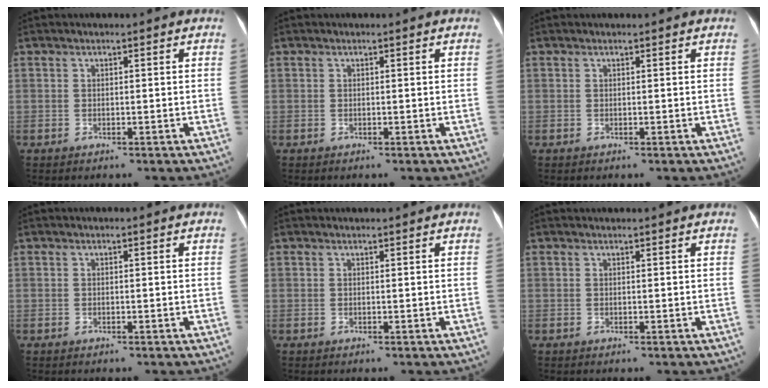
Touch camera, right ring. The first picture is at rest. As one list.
[{"total": 0.0}, {"total": 0.0}, {"total": 0.0}, {"total": 1.0, "force": [1.0, 0.0, 0.2], "torque": [-0.011, 0.001, 0.012]}, {"total": 1.0, "force": [1.0, -0.1, 0.2], "torque": [-0.011, 0.001, 0.013]}]